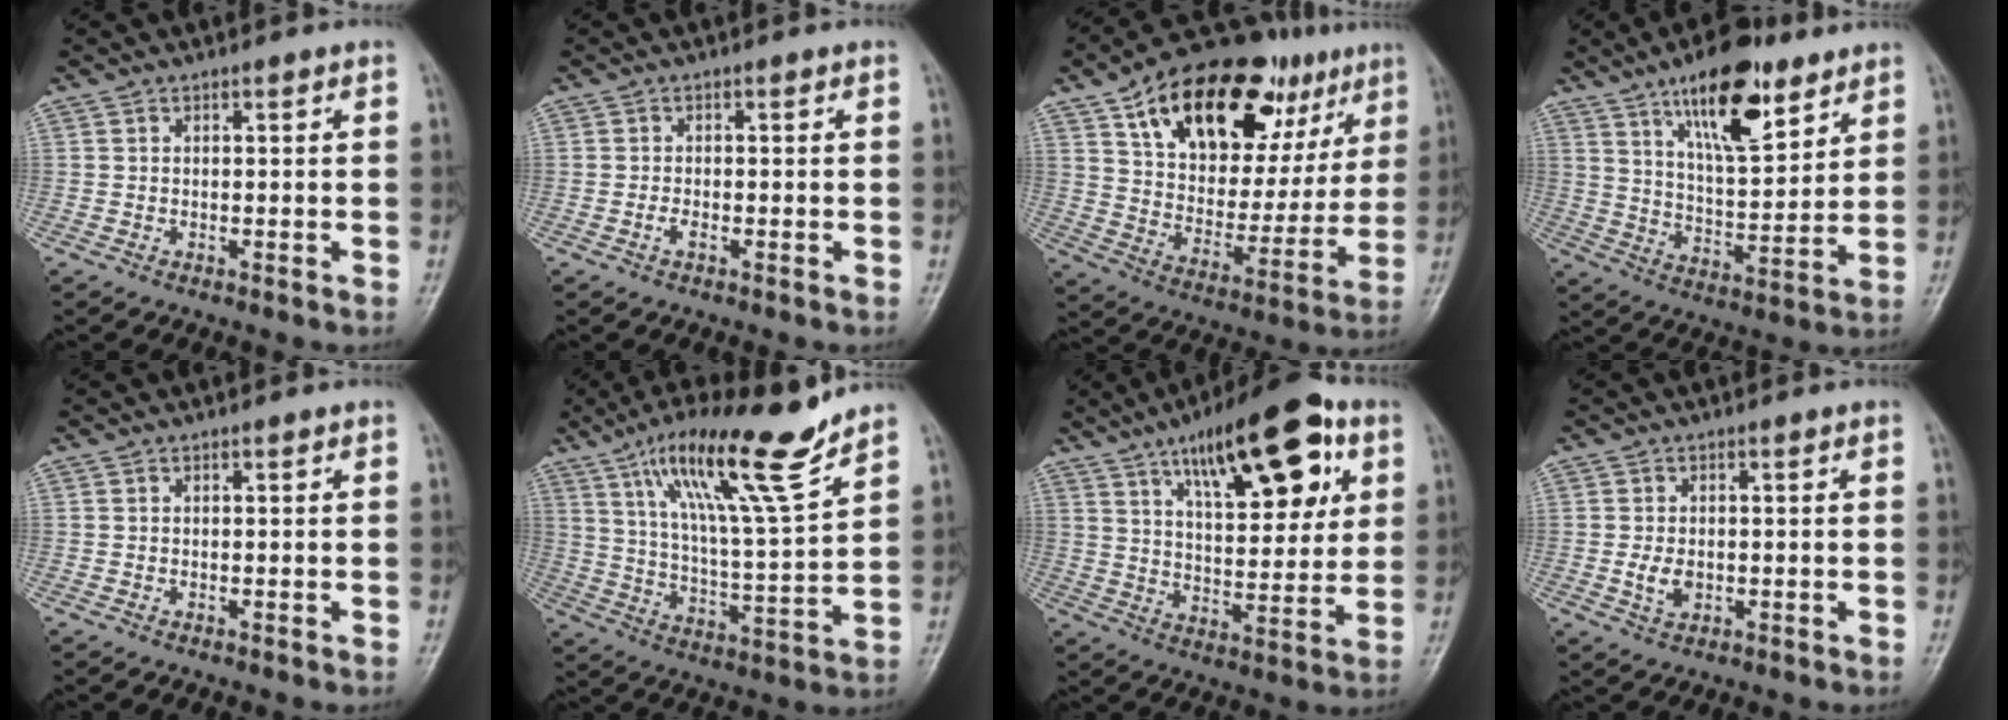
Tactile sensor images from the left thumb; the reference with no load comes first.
{"total": 1.3, "force": [-0.6, 0.6, 1.0], "torque": [-0.022, 0.003, -0.014]}
{"total": 28.4, "force": [14.6, 15.1, 19.1], "torque": [-0.250, -0.008, 0.235]}
{"total": 17.0, "force": [9.9, 6.5, 12.2], "torque": [-0.161, -0.051, 0.165]}
{"total": 0.0}
{"total": 18.3, "force": [12.2, 2.0, 13.4], "torque": [-0.215, -0.060, 0.211]}
{"total": 21.5, "force": [10.2, 8.5, 16.8], "torque": [-0.213, -0.027, 0.160]}
{"total": 3.4, "force": [-0.5, 2.3, 2.5], "torque": [-0.045, -0.003, -0.006]}